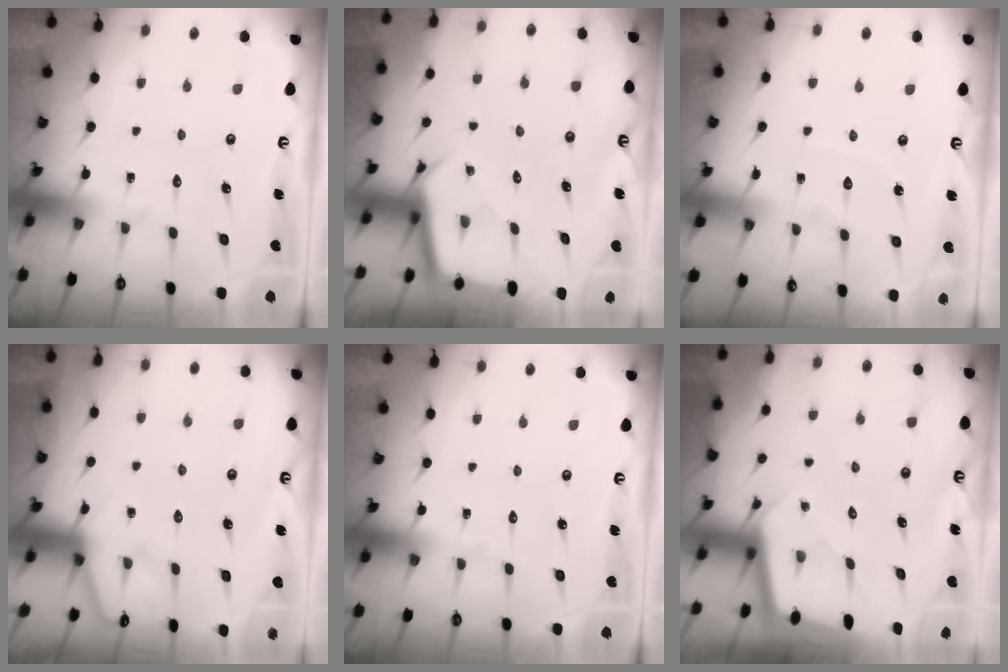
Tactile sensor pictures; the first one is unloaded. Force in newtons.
{"total": 2.9, "press": 2.9, "slide": 0.1}
{"total": 3.9, "press": 3.9, "slide": 0.3}
{"total": 4.0, "press": 3.9, "slide": 0.6}
{"total": 0.0}
{"total": 1.8, "press": 1.8, "slide": 0.1}